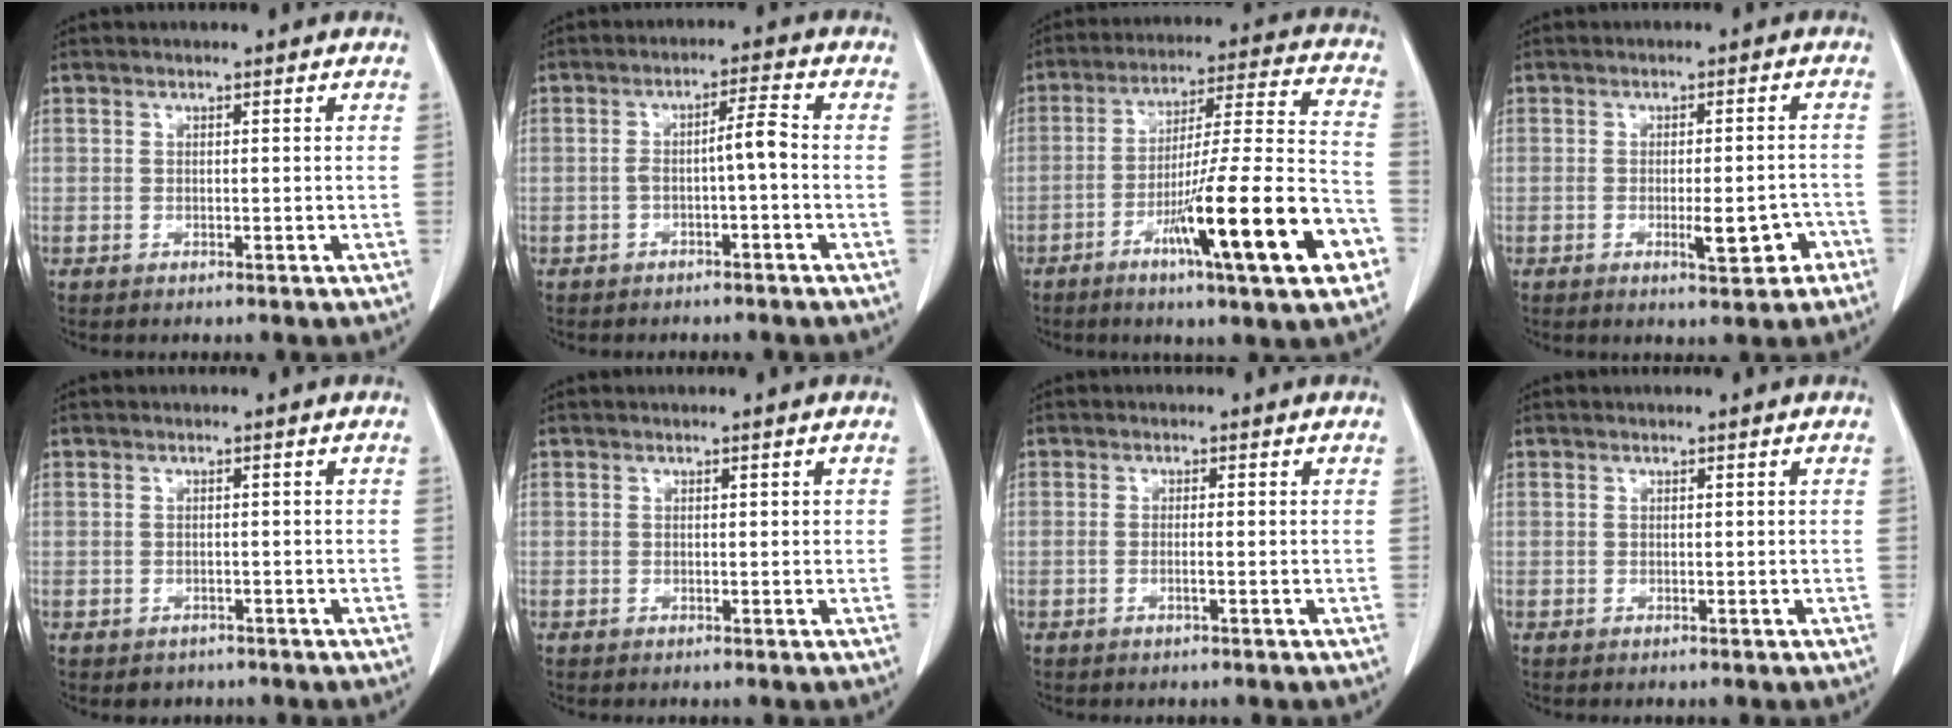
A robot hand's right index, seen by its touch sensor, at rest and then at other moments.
{"total": 3.9, "force": [-1.0, 0.2, 3.7], "torque": [-0.062, 0.015, -0.015]}
{"total": 20.5, "force": [-8.7, 0.7, 18.6], "torque": [-0.266, -0.008, -0.135]}
{"total": 5.3, "force": [-2.4, 1.3, 4.5], "torque": [-0.057, 0.003, -0.026]}
{"total": 1.8, "force": [-1.2, 1.3, 0.1], "torque": [-0.006, 0.002, -0.014]}
{"total": 0.6, "force": [0.2, 0.2, 0.5], "torque": [-0.005, 0.002, 0.003]}
{"total": 1.0, "force": [-0.4, -0.2, 0.9], "torque": [-0.019, -0.001, -0.007]}
{"total": 0.0}